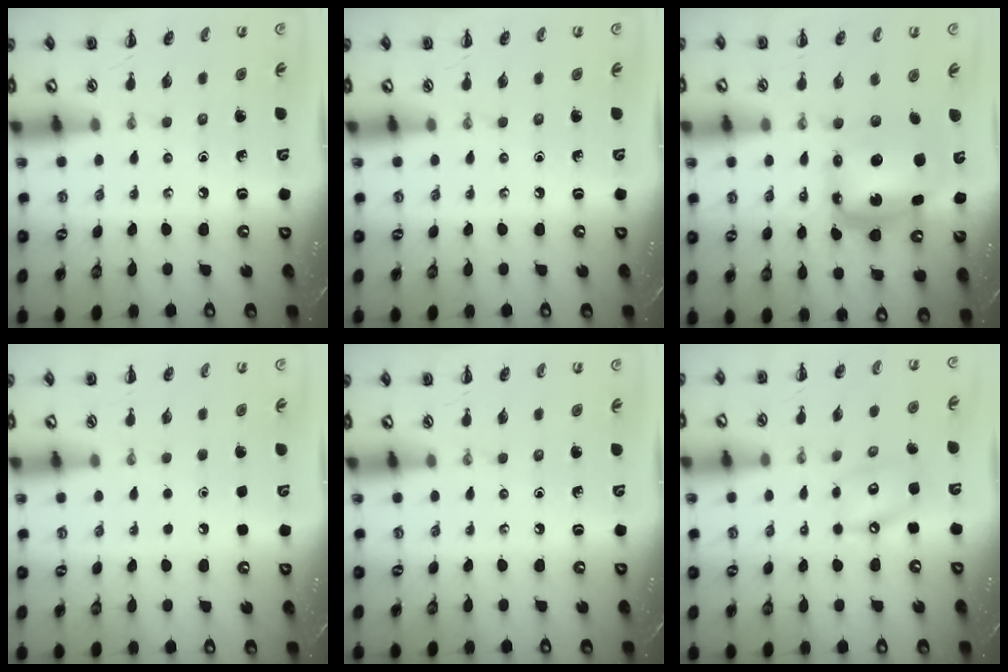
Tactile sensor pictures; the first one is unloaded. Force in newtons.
{"total": 0.0}
{"total": 6.6, "press": 6.3, "slide": 2.0}
{"total": 1.7, "press": 1.7, "slide": 0.1}
{"total": 0.0}
{"total": 9.4, "press": 9.3, "slide": 1.4}